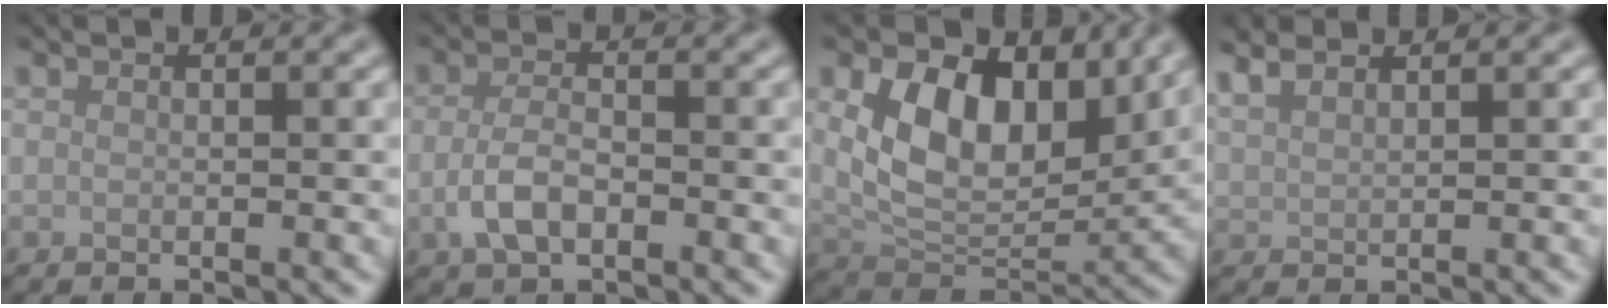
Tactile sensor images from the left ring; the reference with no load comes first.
{"total": 3.4, "force": [-1.2, 1.8, 2.6], "torque": [-0.056, -0.002, -0.028]}
{"total": 10.1, "force": [3.2, 6.1, 7.4], "torque": [-0.131, -0.012, 0.054]}
{"total": 2.1, "force": [1.9, 0.4, 0.8], "torque": [-0.019, 0.010, 0.042]}